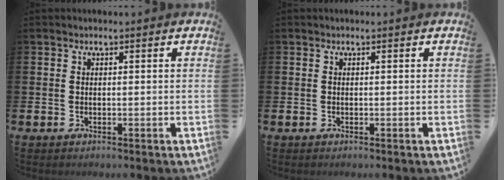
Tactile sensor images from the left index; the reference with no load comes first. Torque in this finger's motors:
{"motor_torque": [-0.14, 0.04, -0.02, -0.01]}